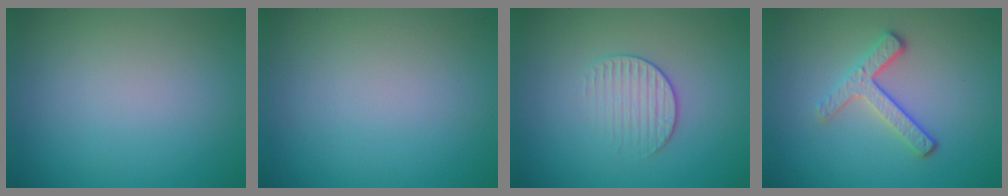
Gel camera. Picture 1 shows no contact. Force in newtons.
{"total": 0.0}
{"total": 1.7, "press": 1.1, "slide": 1.3}
{"total": 3.2, "press": 2.5, "slide": 2.0}